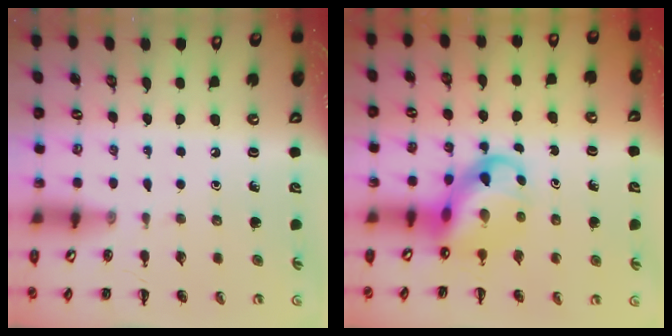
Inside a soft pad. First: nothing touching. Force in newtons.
{"total": 8.7, "press": 8.3, "slide": 2.5}